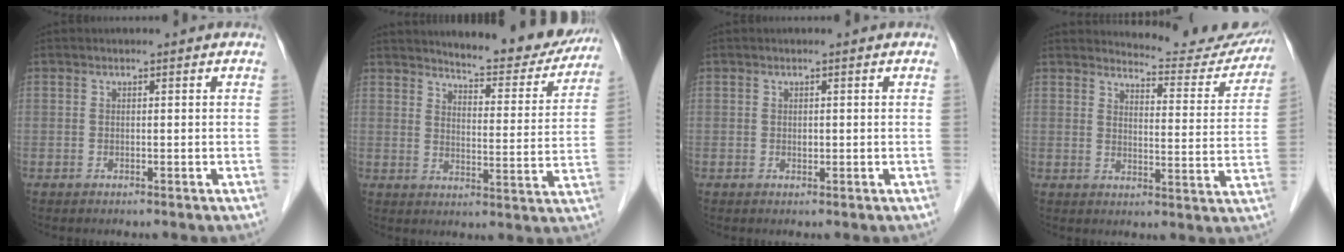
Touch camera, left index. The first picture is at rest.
{"total": 15.2, "force": [14.1, 2.7, 4.9], "torque": [-0.054, -0.039, 0.168]}
{"total": 0.5, "force": [-0.1, 0.4, 0.3], "torque": [-0.004, -0.003, -0.003]}
{"total": 13.2, "force": [12.9, 1.9, 1.4], "torque": [-0.003, -0.054, 0.141]}